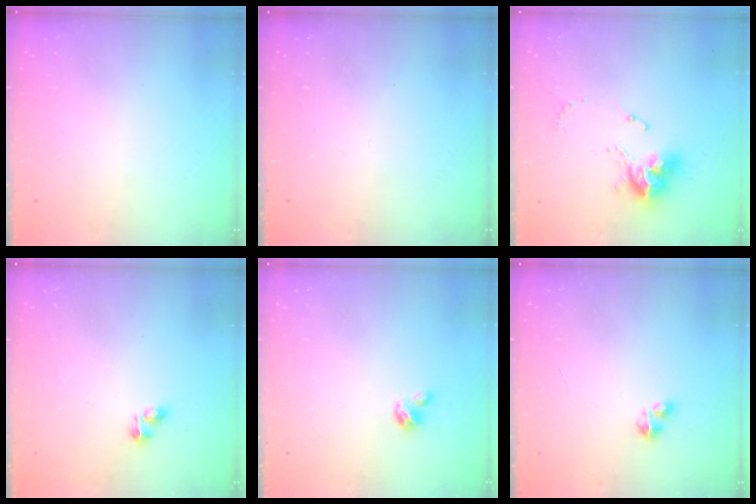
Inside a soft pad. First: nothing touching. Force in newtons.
{"total": 0.0}
{"total": 12.6, "press": 12.5, "slide": 1.4}
{"total": 2.7, "press": 2.7, "slide": 0.4}
{"total": 2.9, "press": 2.9, "slide": 0.3}
{"total": 2.4, "press": 2.4, "slide": 0.4}